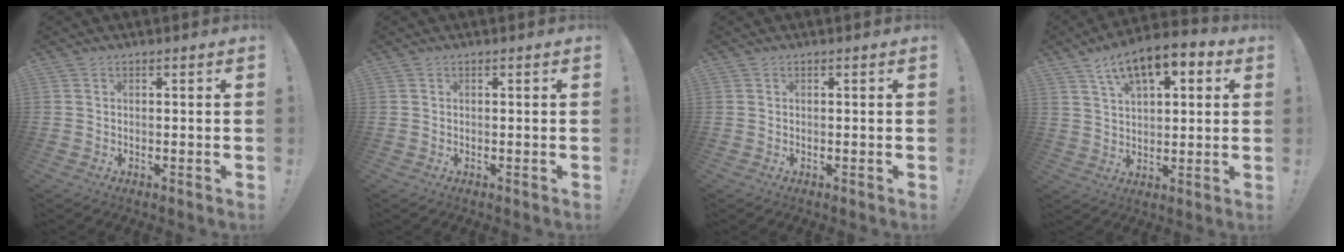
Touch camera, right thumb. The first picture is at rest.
{"total": 0.0}
{"total": 0.0}
{"total": 11.7, "force": [6.3, 5.2, 8.4], "torque": [-0.140, -0.023, 0.112]}